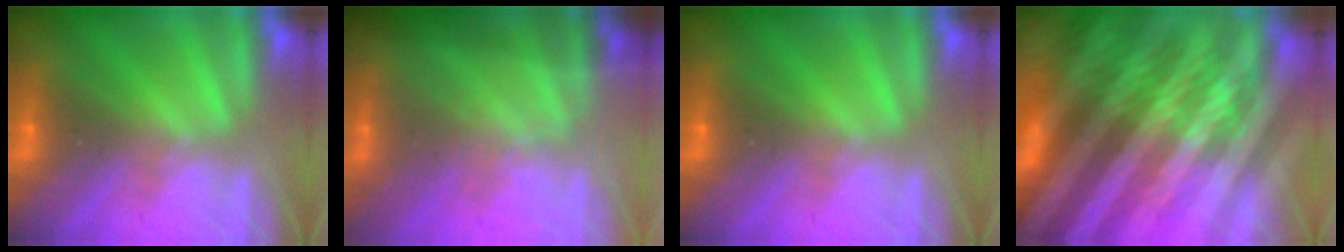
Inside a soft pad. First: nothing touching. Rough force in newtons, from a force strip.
{"total": 1.3}
{"total": 0.0}
{"total": 9.3}